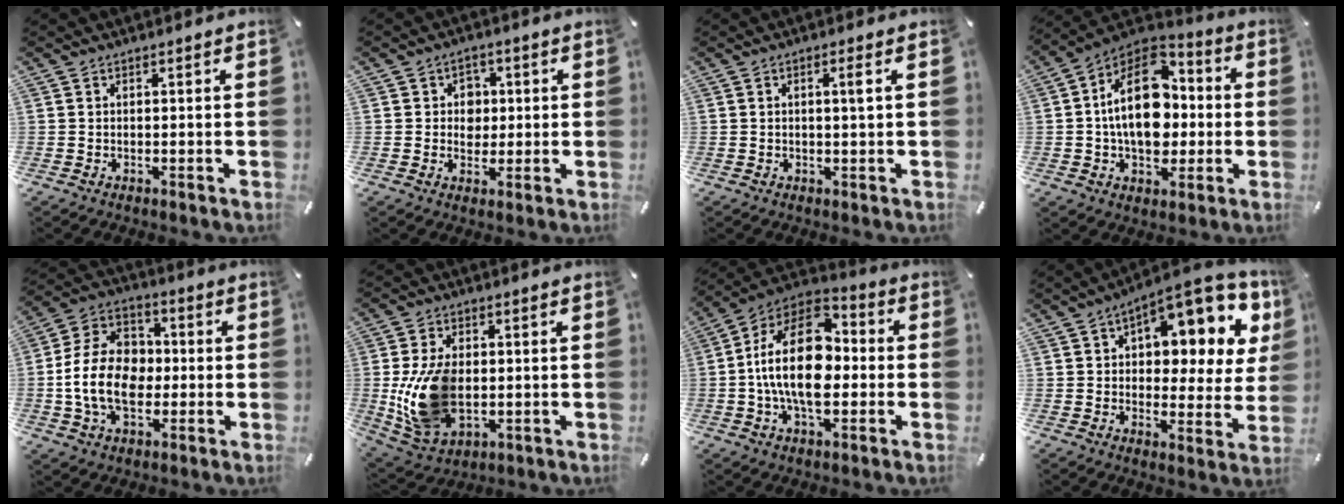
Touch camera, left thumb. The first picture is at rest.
{"total": 5.3, "force": [0.4, 5.0, 1.8], "torque": [-0.015, 0.000, 0.001]}
{"total": 2.1, "force": [0.5, 0.3, 2.0], "torque": [-0.033, -0.003, 0.005]}
{"total": 19.3, "force": [0.6, 13.2, 14.2], "torque": [-0.259, 0.005, 0.008]}
{"total": 14.9, "force": [-2.4, 11.2, 9.6], "torque": [-0.214, 0.019, -0.042]}
{"total": 15.1, "force": [-0.8, 10.4, 11.0], "torque": [-0.234, -0.007, -0.011]}
{"total": 20.2, "force": [-1.2, 12.4, 15.9], "torque": [-0.312, 0.007, -0.028]}
{"total": 13.8, "force": [7.7, 7.3, 8.8], "torque": [-0.113, -0.062, 0.130]}